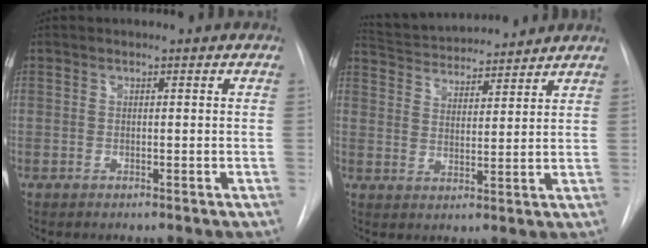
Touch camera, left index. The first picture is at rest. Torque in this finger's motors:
{"motor_torque": [-0.35, -1.18, 0.19, 0.04]}